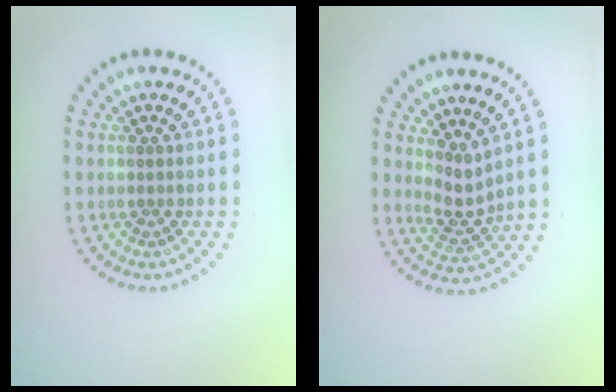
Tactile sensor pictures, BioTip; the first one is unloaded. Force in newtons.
{"total": 2.3, "press": 1.6, "slide": 1.6}